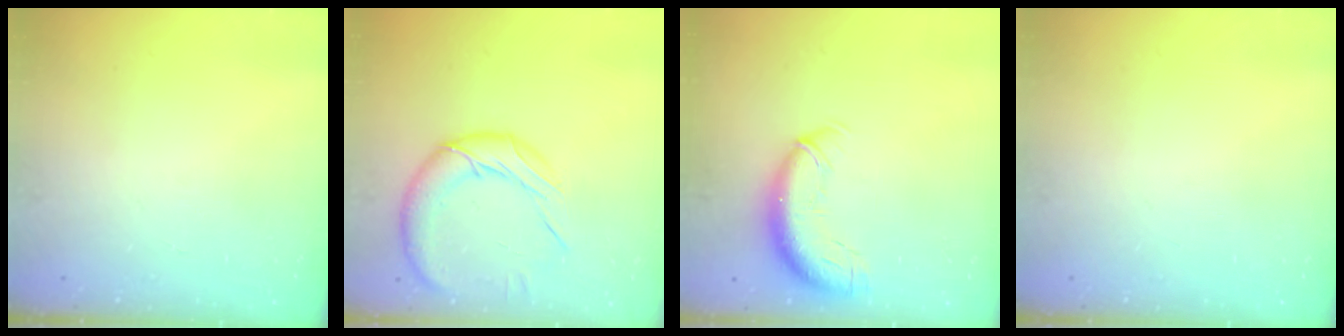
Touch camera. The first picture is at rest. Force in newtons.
{"total": 14.2, "press": 14.2, "slide": 0.8}
{"total": 12.1, "press": 11.7, "slide": 3.1}
{"total": 0.0}